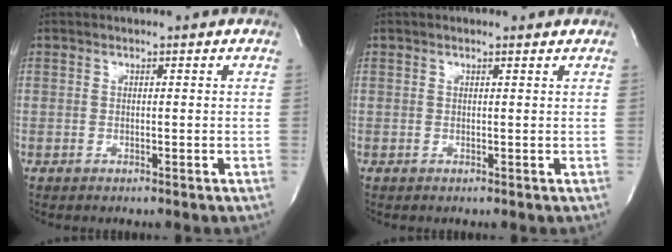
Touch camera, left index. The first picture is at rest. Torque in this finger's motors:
{"motor_torque": [-0.11, 0.14, -0.03, -0.01]}